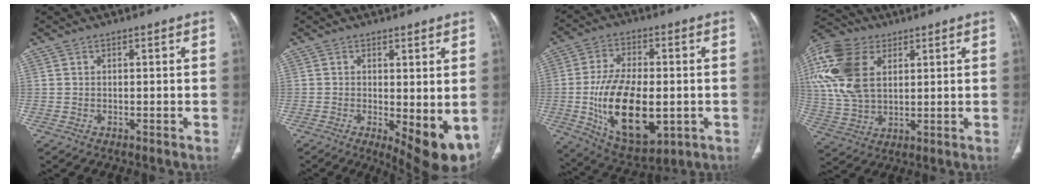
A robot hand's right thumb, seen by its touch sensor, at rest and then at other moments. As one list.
[{"total": 9.4, "force": [-1.5, 3.3, 8.7], "torque": [-0.114, -0.024, -0.013]}, {"total": 19.0, "force": [-3.0, 10.0, 15.9], "torque": [-0.261, -0.004, -0.033]}, {"total": 17.4, "force": [5.6, 11.3, 12.1], "torque": [-0.263, 0.000, 0.105]}]